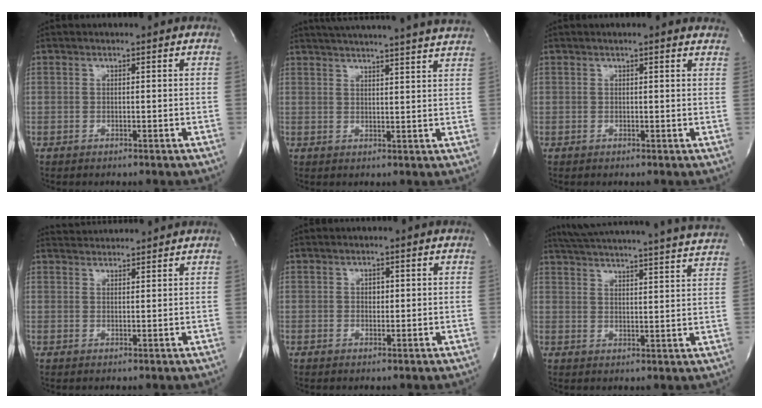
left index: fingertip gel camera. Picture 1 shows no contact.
{"total": 21.7, "force": [20.2, -0.5, 8.0], "torque": [-0.128, -0.023, 0.254]}
{"total": 3.3, "force": [2.8, 0.5, 1.6], "torque": [-0.019, 0.006, 0.020]}
{"total": 4.0, "force": [4.0, -0.2, 0.0], "torque": [-0.010, 0.022, 0.065]}
{"total": 0.9, "force": [-0.2, 0.7, 0.6], "torque": [-0.006, -0.004, -0.005]}
{"total": 26.8, "force": [25.2, -0.2, 9.1], "torque": [-0.152, -0.053, 0.313]}